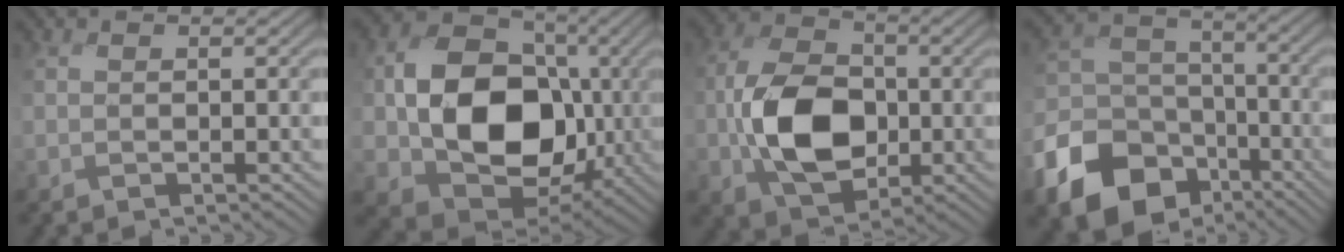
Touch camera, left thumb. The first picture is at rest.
{"total": 14.1, "force": [-1.2, 11.3, 8.5], "torque": [-0.149, -0.028, -0.023]}
{"total": 10.1, "force": [-2.1, 7.0, 6.9], "torque": [-0.147, -0.002, -0.048]}
{"total": 18.1, "force": [-10.5, 13.4, 6.2], "torque": [-0.177, -0.064, -0.184]}